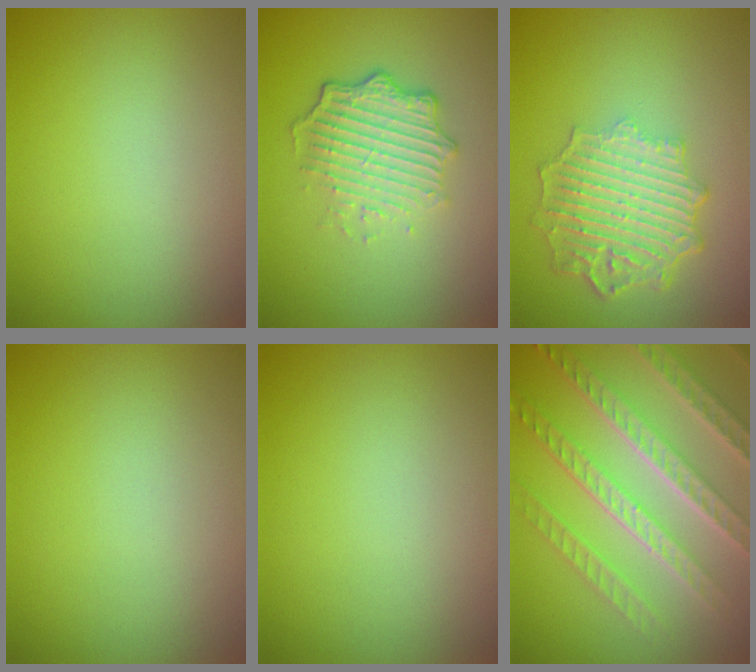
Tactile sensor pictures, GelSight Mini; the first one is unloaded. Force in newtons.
{"total": 5.3, "press": 3.6, "slide": 3.9}
{"total": 6.1, "press": 4.6, "slide": 4.0}
{"total": 0.0}
{"total": 0.0}
{"total": 8.2, "press": 5.8, "slide": 5.8}